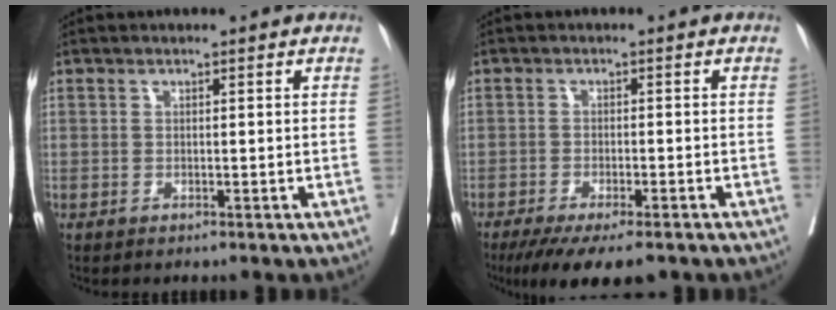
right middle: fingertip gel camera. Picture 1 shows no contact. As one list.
[{"total": 11.3, "force": [-8.7, 2.3, 6.8], "torque": [-0.096, -0.018, -0.129]}]